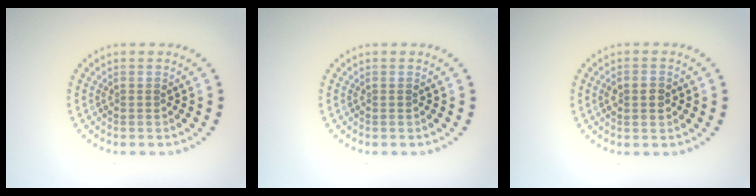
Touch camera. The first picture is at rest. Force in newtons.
{"total": 0.0}
{"total": 1.8, "press": 1.8, "slide": 0.1}